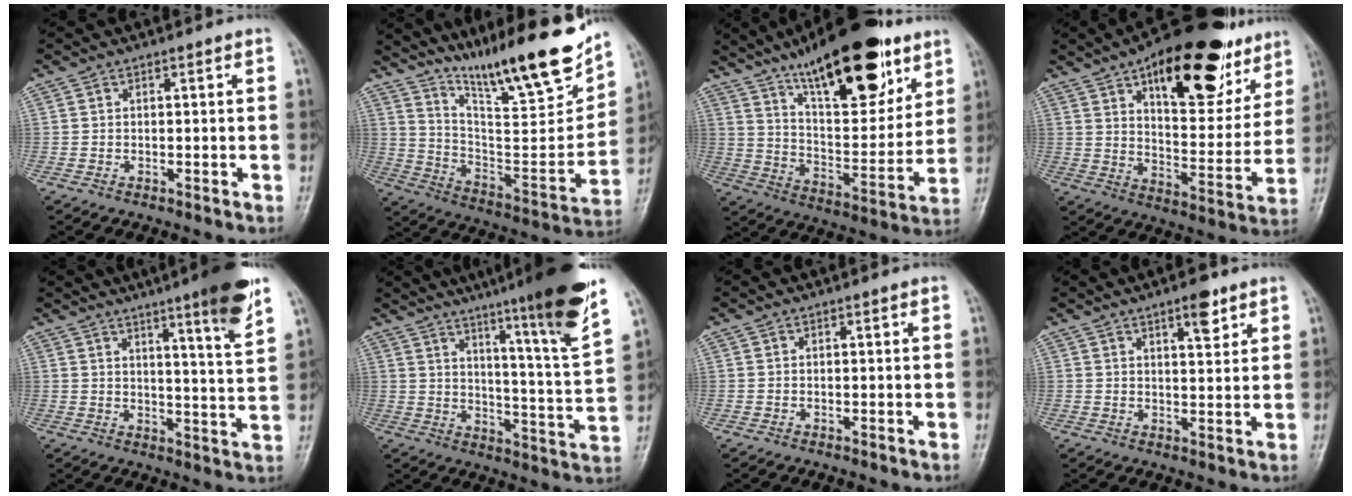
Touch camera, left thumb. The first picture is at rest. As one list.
[{"total": 22.8, "force": [16.9, 3.9, 14.9], "torque": [-0.205, -0.087, 0.286]}, {"total": 25.4, "force": [15.7, 9.2, 17.8], "torque": [-0.231, -0.057, 0.256]}, {"total": 25.7, "force": [14.9, 11.3, 17.7], "torque": [-0.207, -0.039, 0.224]}, {"total": 11.9, "force": [7.4, 0.5, 9.3], "torque": [-0.125, -0.042, 0.102]}, {"total": 20.9, "force": [14.4, 0.3, 15.1], "torque": [-0.202, -0.080, 0.203]}, {"total": 0.0}, {"total": 5.0, "force": [3.1, 1.7, 3.5], "torque": [-0.040, -0.018, 0.046]}]